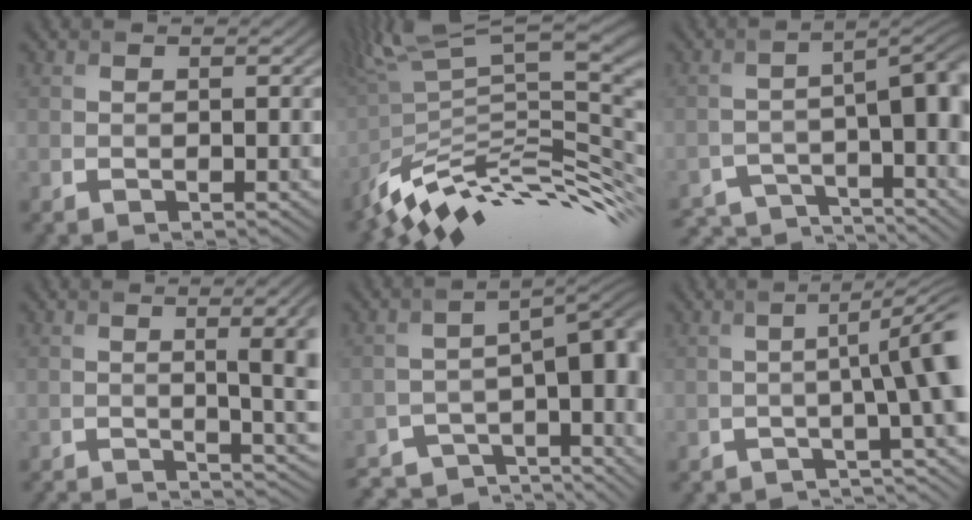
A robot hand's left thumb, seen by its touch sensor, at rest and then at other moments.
{"total": 12.7, "force": [-3.8, 3.6, 11.6], "torque": [-0.202, 0.022, -0.074]}
{"total": 8.2, "force": [-5.4, 2.1, 5.7], "torque": [-0.082, -0.006, -0.079]}
{"total": 9.9, "force": [-1.1, 3.3, 9.2], "torque": [-0.086, 0.002, -0.013]}
{"total": 10.7, "force": [-7.9, 3.7, 6.2], "torque": [-0.096, -0.014, -0.107]}
{"total": 7.5, "force": [-1.9, 1.3, 7.1], "torque": [-0.076, 0.006, -0.026]}